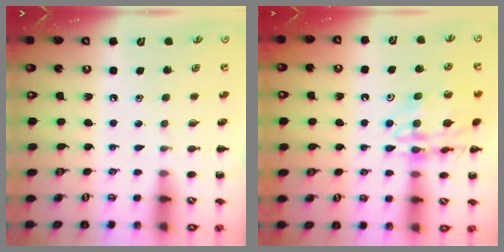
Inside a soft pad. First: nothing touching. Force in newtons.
{"total": 16.0, "press": 16.0, "slide": 1.7}